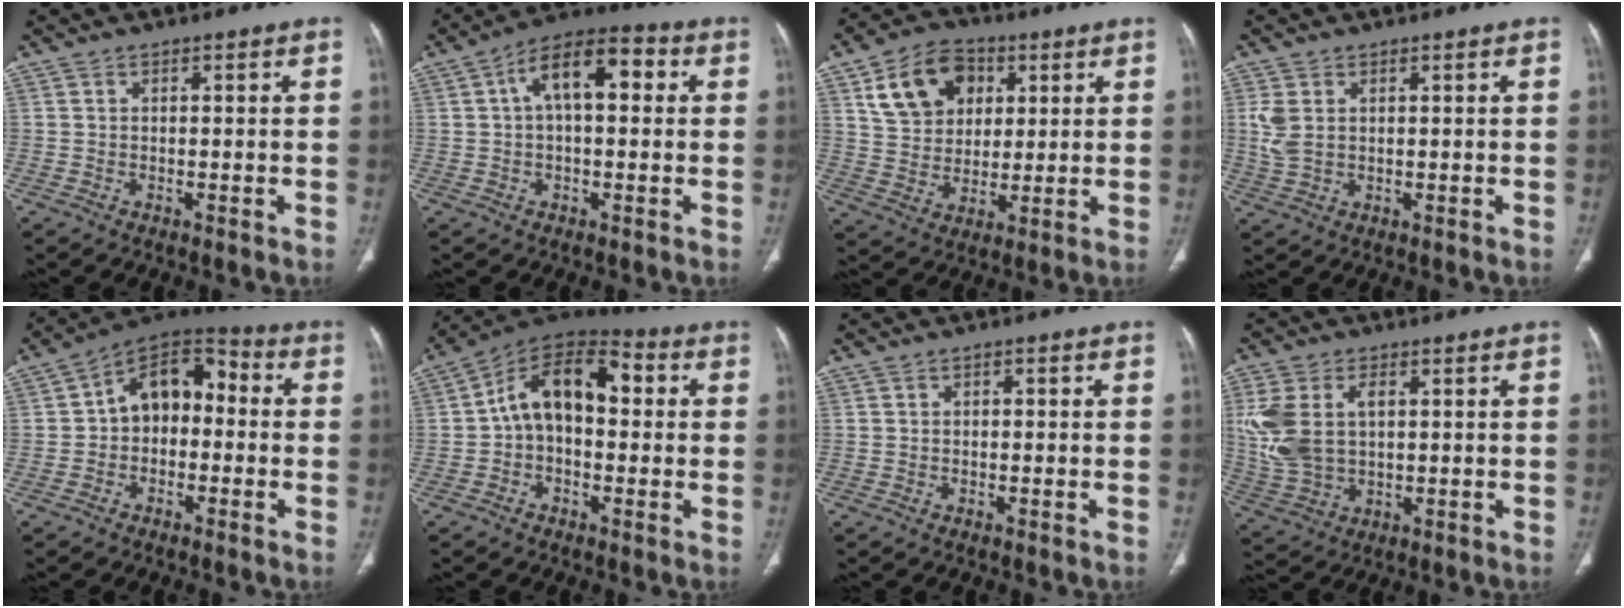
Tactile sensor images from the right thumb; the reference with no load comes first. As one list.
[{"total": 11.7, "force": [2.5, 5.8, 9.8], "torque": [-0.151, 0.036, 0.032]}, {"total": 13.6, "force": [5.3, 10.2, 7.4], "torque": [-0.096, -0.004, 0.094]}, {"total": 4.4, "force": [1.0, 3.0, 3.0], "torque": [-0.075, 0.000, 0.028]}, {"total": 11.7, "force": [-0.1, 8.2, 8.3], "torque": [-0.087, 0.043, -0.022]}, {"total": 13.4, "force": [1.0, 8.4, 10.4], "torque": [-0.140, 0.045, 0.002]}, {"total": 0.8, "force": [0.1, 0.5, 0.6], "torque": [-0.008, 0.002, -0.001]}, {"total": 12.1, "force": [2.0, 7.8, 9.0], "torque": [-0.199, 0.007, 0.050]}]